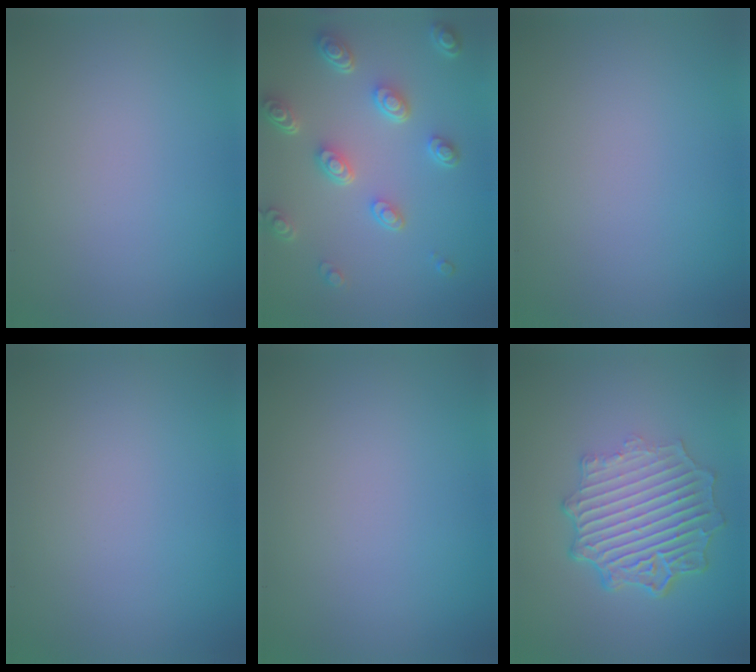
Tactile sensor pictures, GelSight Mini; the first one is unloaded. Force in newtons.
{"total": 5.2, "press": 3.9, "slide": 3.5}
{"total": 0.0}
{"total": 0.0}
{"total": 0.0}
{"total": 7.4, "press": 5.3, "slide": 5.2}